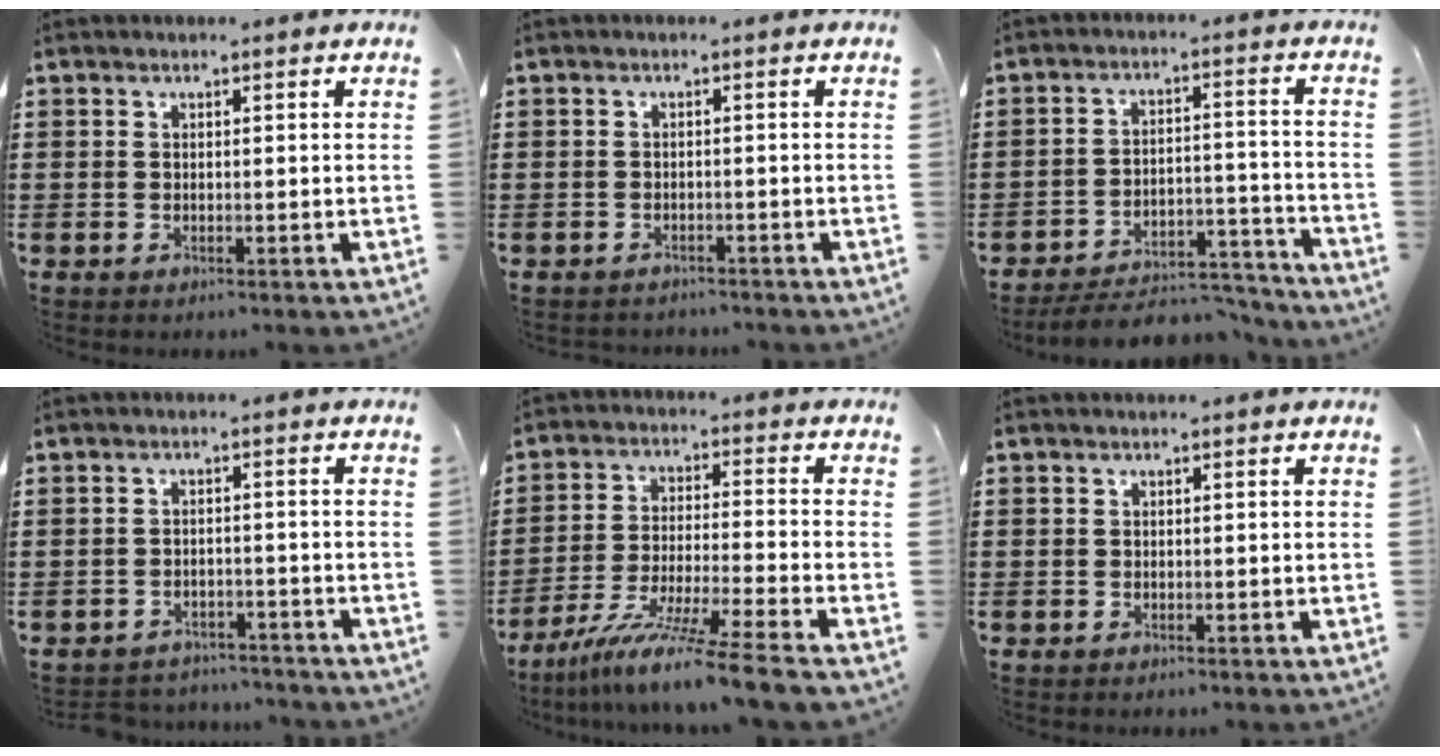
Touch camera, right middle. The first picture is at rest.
{"total": 1.4, "force": [-1.3, 0.4, -0.3], "torque": [0.000, 0.000, -0.031]}
{"total": 5.8, "force": [-5.5, 1.1, 1.5], "torque": [-0.020, 0.012, -0.106]}
{"total": 2.7, "force": [-2.6, 0.4, -0.2], "torque": [-0.005, -0.003, -0.057]}
{"total": 10.1, "force": [-8.5, -1.3, 5.3], "torque": [-0.101, -0.009, -0.171]}
{"total": 0.6, "force": [-0.3, 0.5, 0.0], "torque": [-0.002, 0.001, -0.007]}